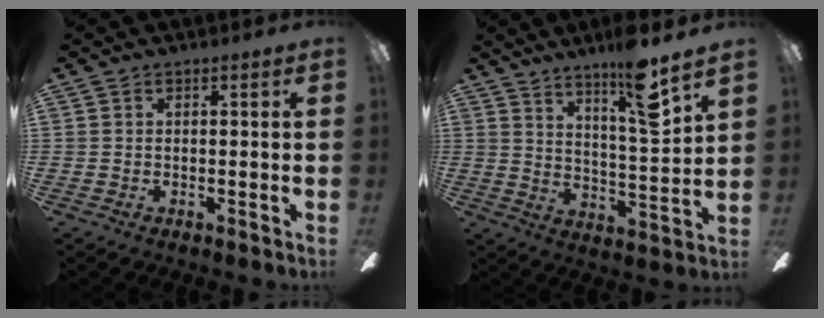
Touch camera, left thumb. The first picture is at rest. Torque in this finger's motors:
{"motor_torque": [1.41, 0.22, 1.08, -0.88, 0.06]}